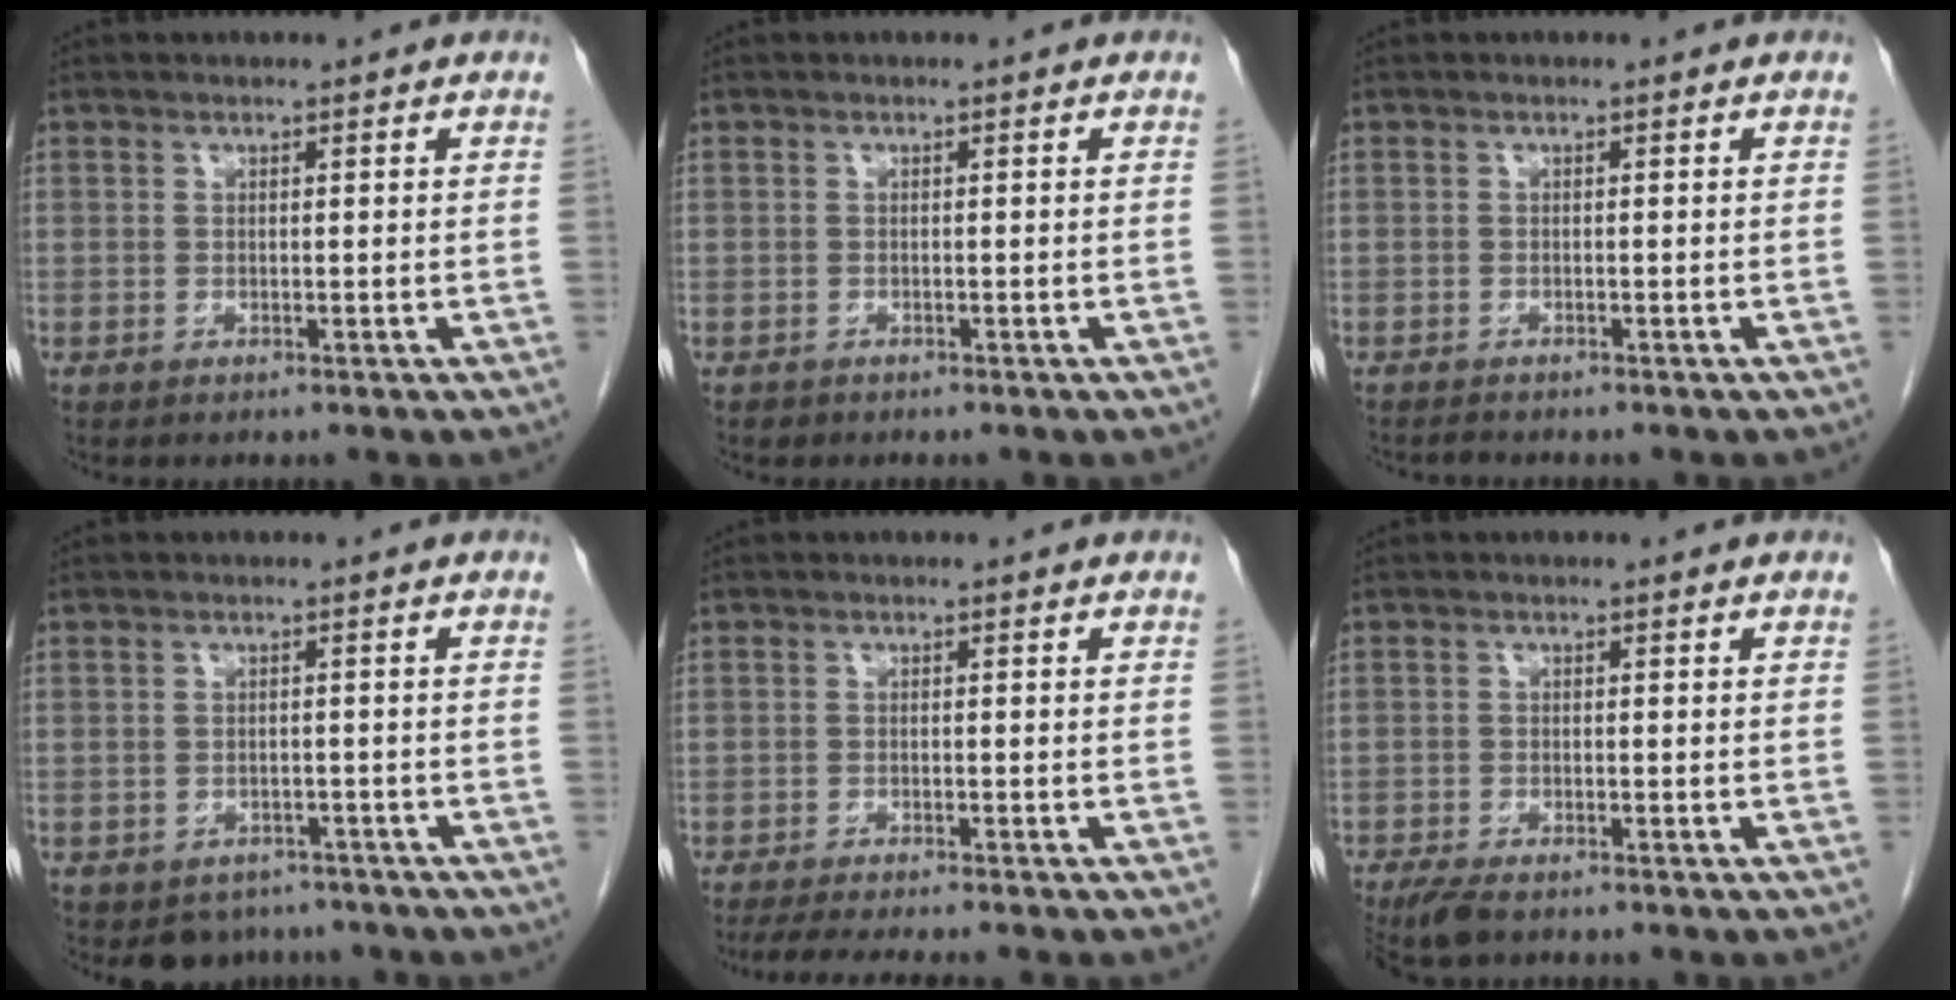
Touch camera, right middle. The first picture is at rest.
{"total": 0.6, "force": [-0.4, 0.5, 0.0], "torque": [-0.009, 0.002, -0.006]}
{"total": 1.1, "force": [-1.0, 0.2, 0.1], "torque": [-0.007, -0.004, -0.018]}
{"total": 4.3, "force": [-3.5, 2.4, 0.3], "torque": [0.002, 0.004, -0.046]}
{"total": 7.1, "force": [-6.2, 0.2, 3.4], "torque": [-0.046, -0.015, -0.096]}
{"total": 5.1, "force": [-4.2, 1.3, 2.5], "torque": [-0.045, -0.012, -0.070]}